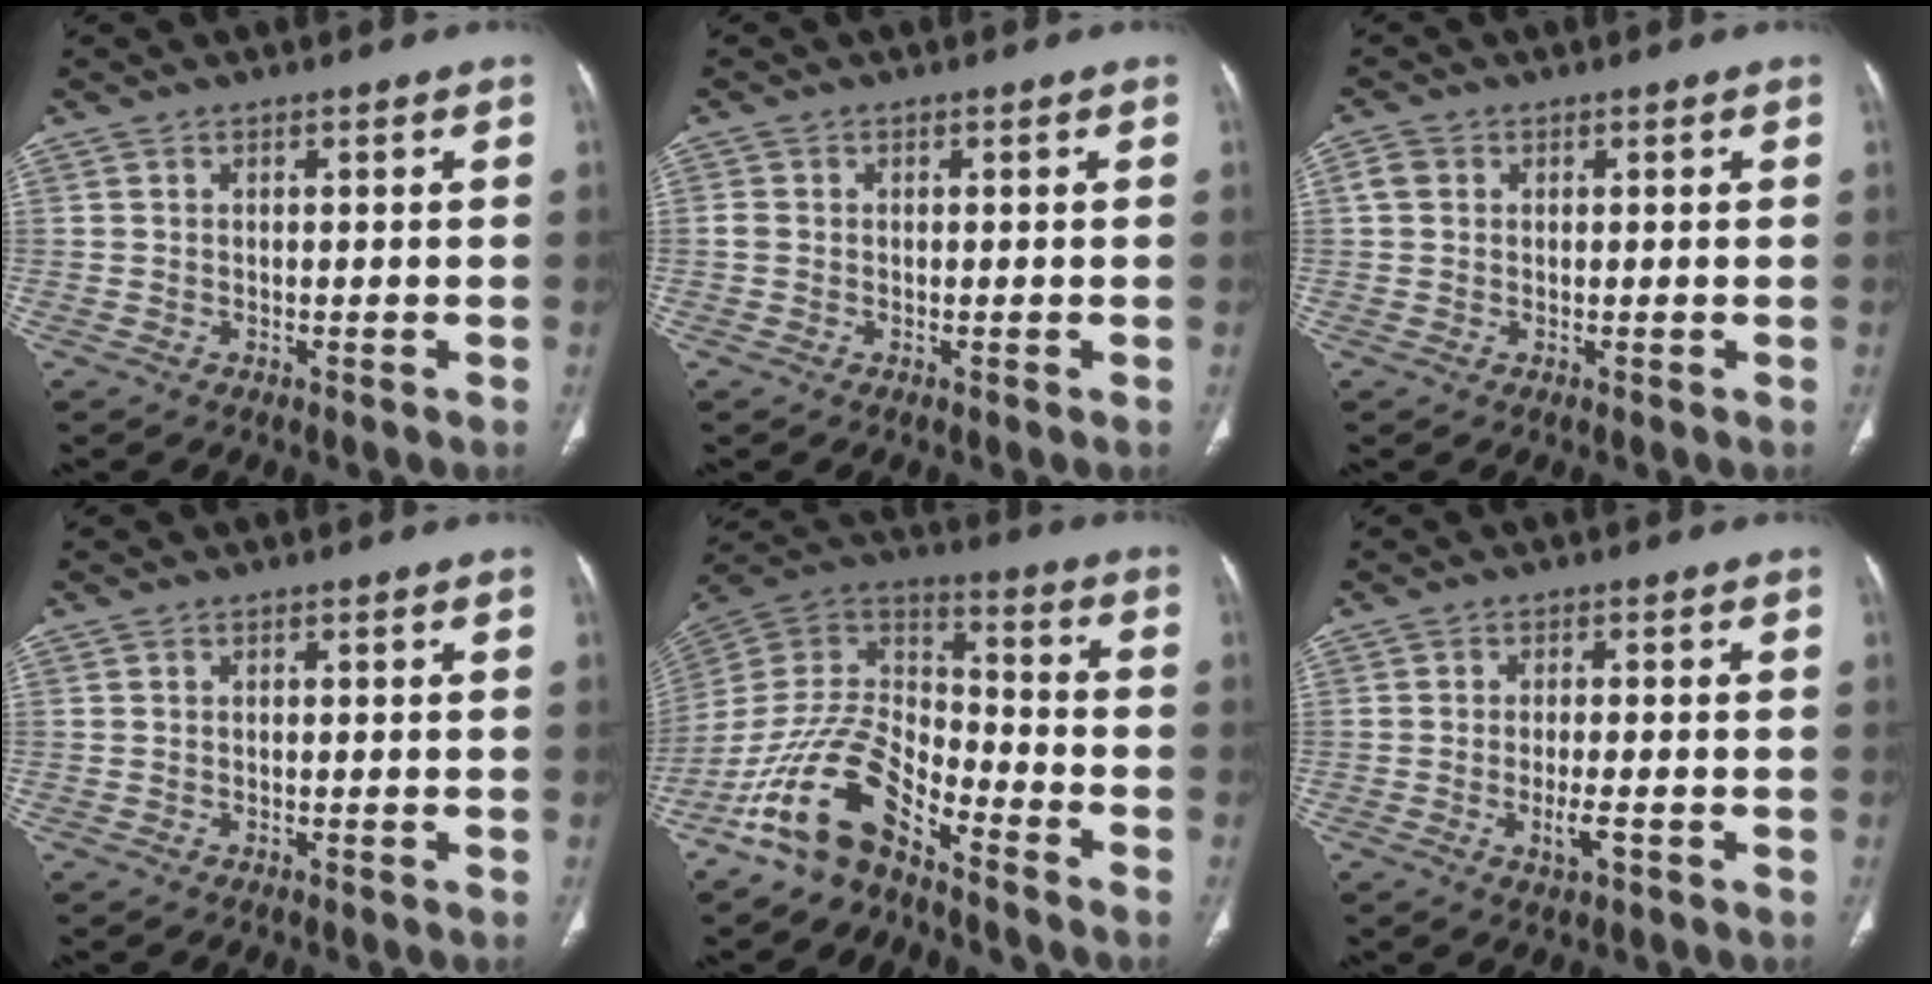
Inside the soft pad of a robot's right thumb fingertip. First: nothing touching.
{"total": 1.1, "force": [-0.1, 1.0, 0.6], "torque": [-0.012, 0.001, -0.002]}
{"total": 2.4, "force": [0.5, 2.1, 1.1], "torque": [-0.020, 0.006, 0.007]}
{"total": 0.0}
{"total": 14.7, "force": [-10.1, 6.3, 8.6], "torque": [-0.148, 0.085, -0.198]}
{"total": 3.5, "force": [-1.2, 1.0, 3.2], "torque": [-0.059, -0.003, -0.022]}